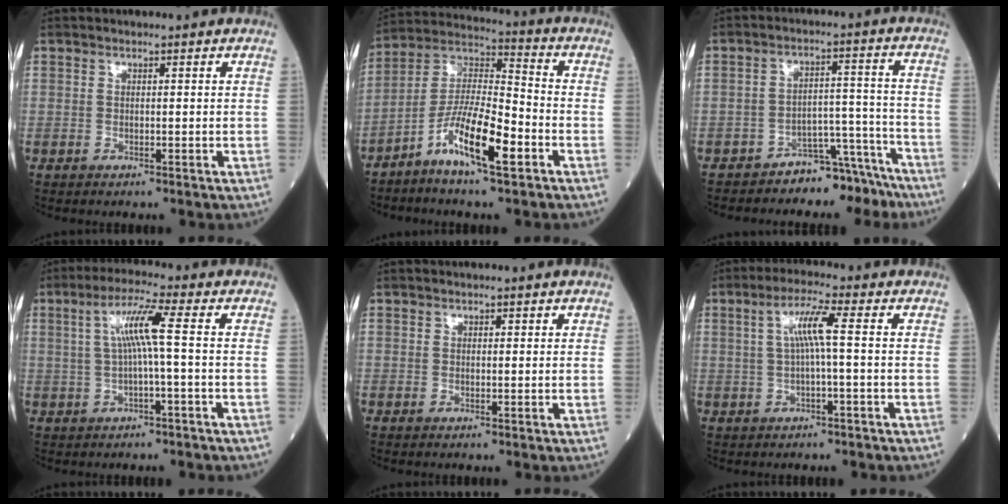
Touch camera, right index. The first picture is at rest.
{"total": 11.5, "force": [-5.7, 1.8, 9.8], "torque": [-0.188, 0.002, -0.112]}
{"total": 8.2, "force": [-7.5, 3.2, 1.2], "torque": [0.011, 0.067, -0.115]}
{"total": 6.2, "force": [0.6, -0.6, 6.2], "torque": [-0.118, 0.016, 0.014]}
{"total": 0.5, "force": [0.4, 0.3, 0.1], "torque": [0.005, 0.000, 0.001]}
{"total": 5.2, "force": [0.6, -0.2, 5.1], "torque": [-0.099, 0.014, 0.014]}